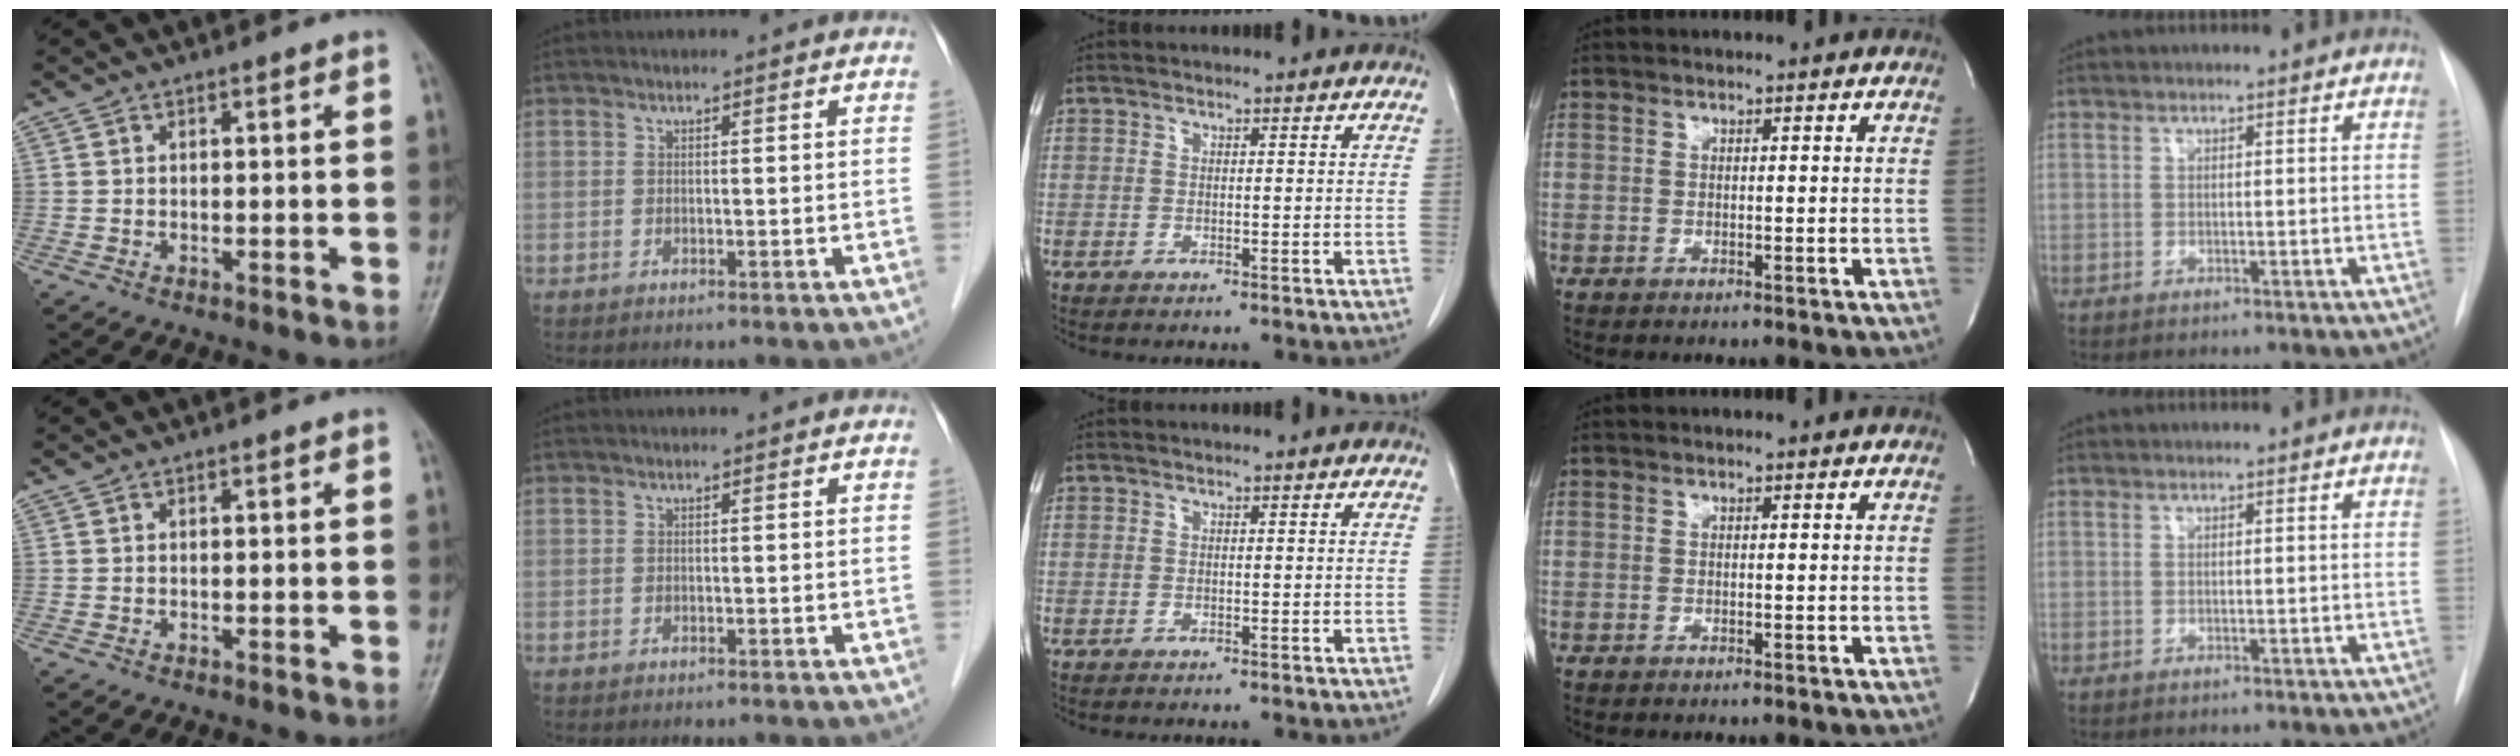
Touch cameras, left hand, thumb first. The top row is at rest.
{}